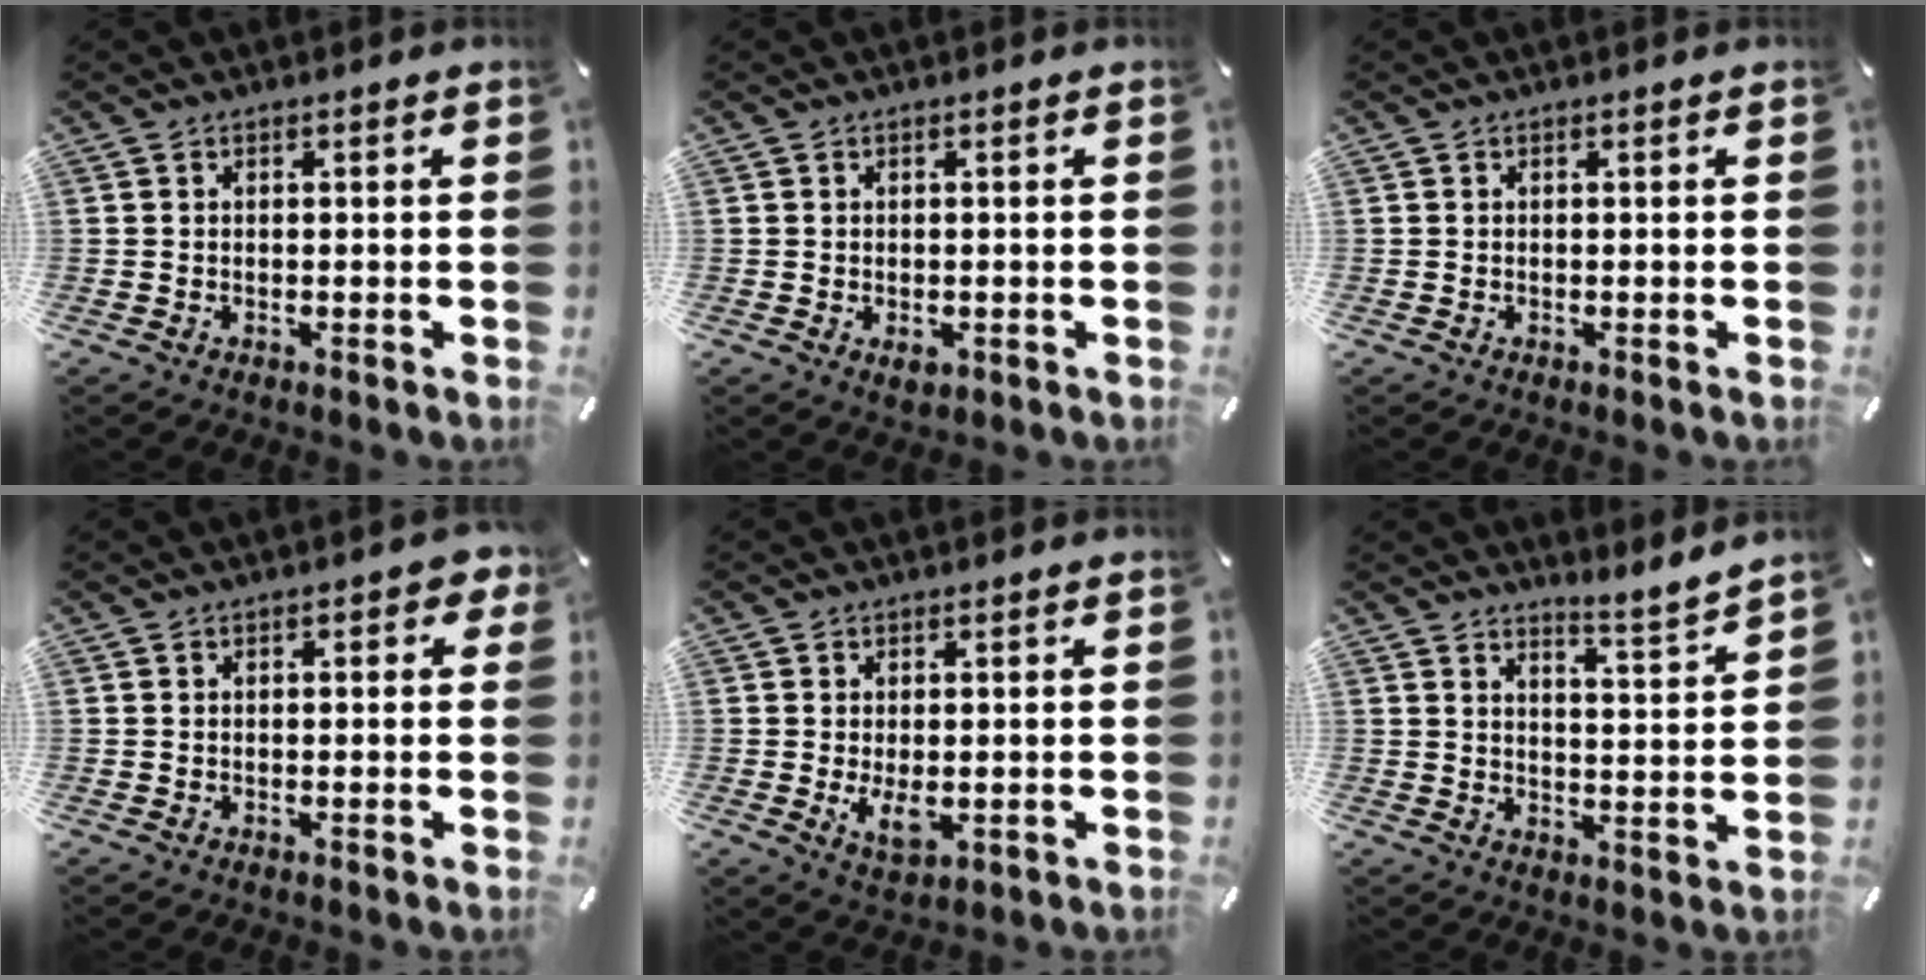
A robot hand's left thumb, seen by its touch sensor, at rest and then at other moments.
{"total": 1.7, "force": [-0.4, 1.0, 1.3], "torque": [-0.024, 0.002, -0.008]}
{"total": 0.0}
{"total": 2.5, "force": [0.6, 1.2, 2.2], "torque": [-0.029, 0.001, 0.005]}
{"total": 5.1, "force": [-0.5, 2.3, 4.5], "torque": [-0.097, -0.010, -0.013]}
{"total": 5.0, "force": [4.9, -0.1, 1.4], "torque": [-0.021, -0.049, 0.079]}